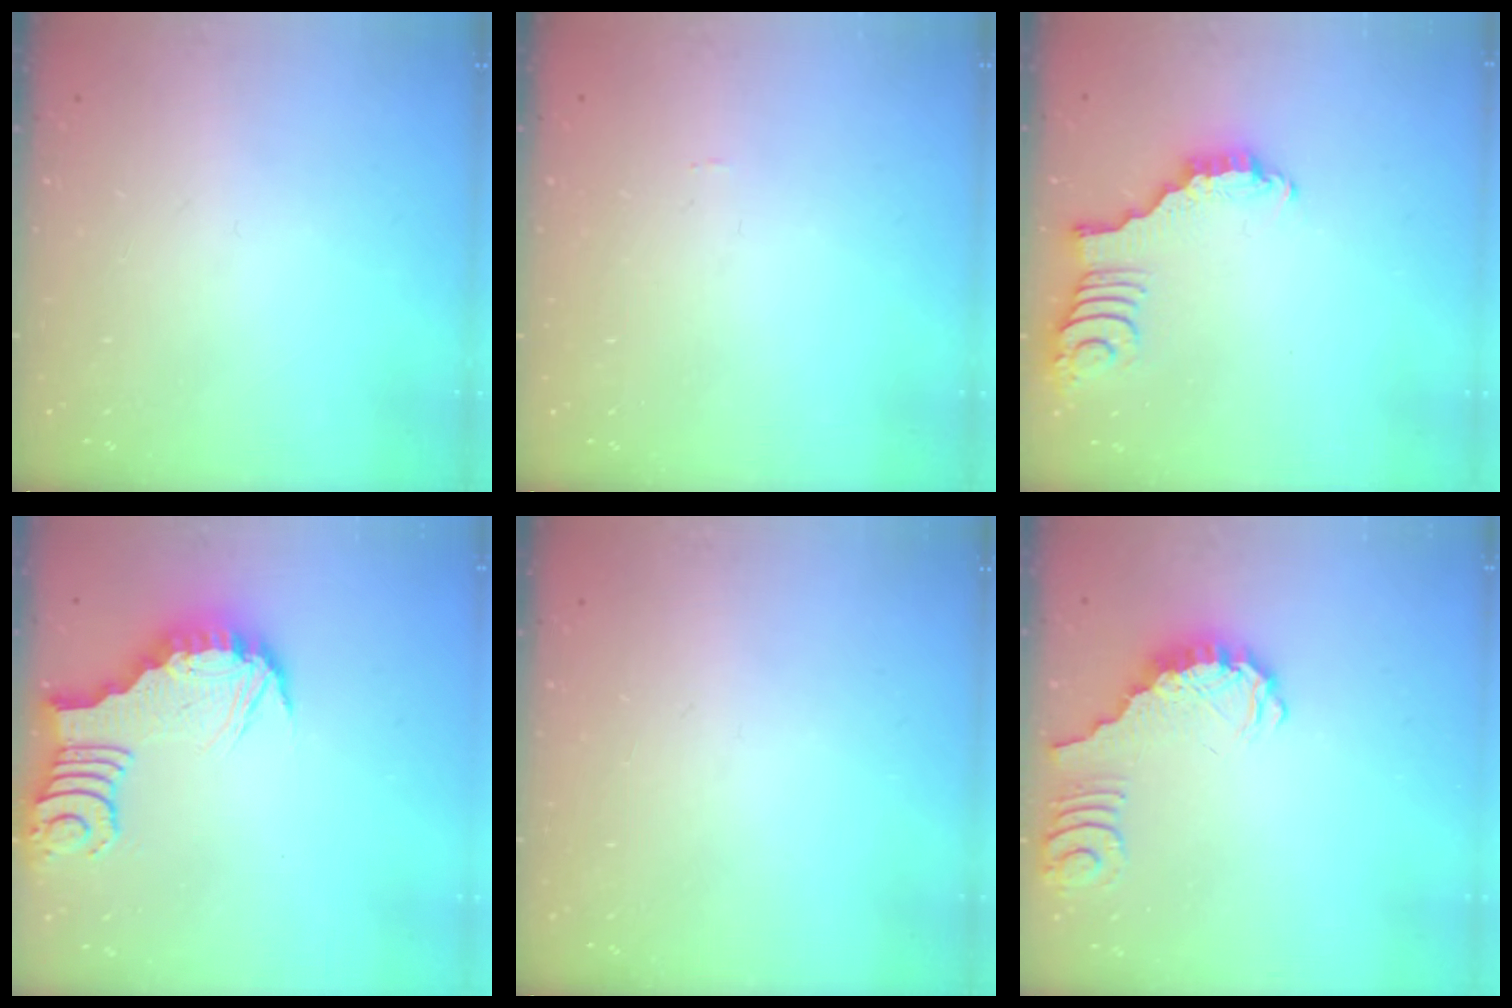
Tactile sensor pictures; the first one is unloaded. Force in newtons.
{"total": 1.0, "press": 1.0, "slide": 0.0}
{"total": 2.9, "press": 2.9, "slide": 0.4}
{"total": 3.3, "press": 3.3, "slide": 0.1}
{"total": 0.0}
{"total": 1.2, "press": 1.2, "slide": 0.2}